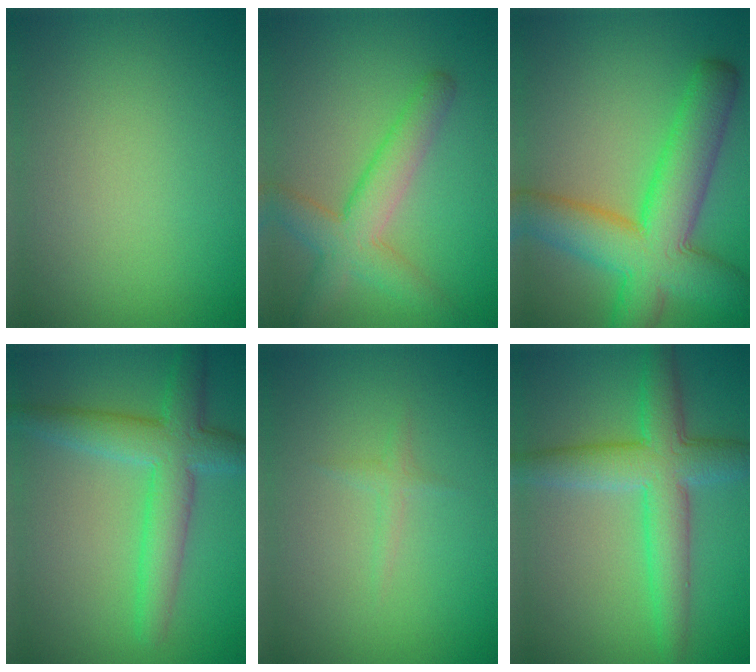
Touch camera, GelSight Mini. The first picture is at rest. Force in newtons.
{"total": 4.7, "press": 4.7, "slide": 0.2}
{"total": 10.1, "press": 10.1, "slide": 0.4}
{"total": 5.8, "press": 5.8, "slide": 0.2}
{"total": 0.8, "press": 0.8, "slide": 0.1}
{"total": 6.1, "press": 6.1, "slide": 0.1}